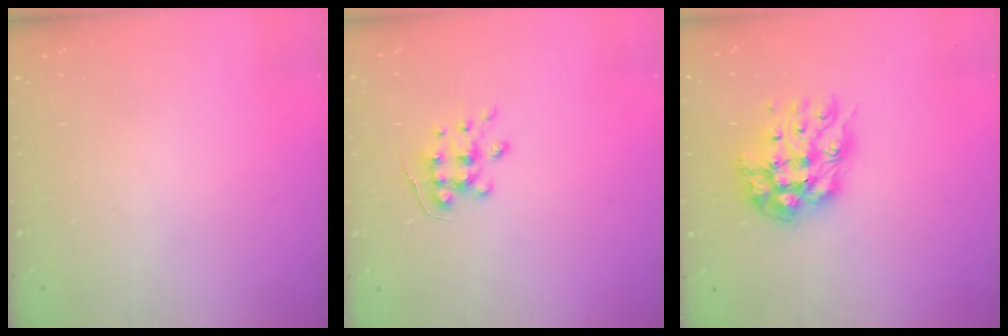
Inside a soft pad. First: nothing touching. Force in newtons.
{"total": 6.6, "press": 6.6, "slide": 0.6}
{"total": 13.4, "press": 13.3, "slide": 1.2}